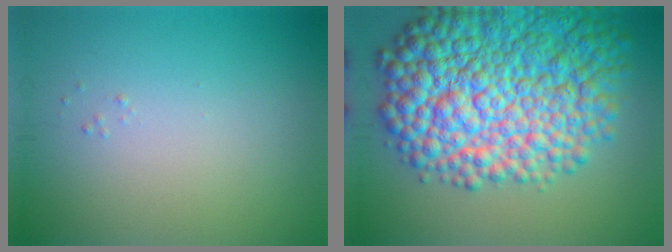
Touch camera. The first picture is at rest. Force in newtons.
{"total": 14.4, "press": 14.4, "slide": 0.4}